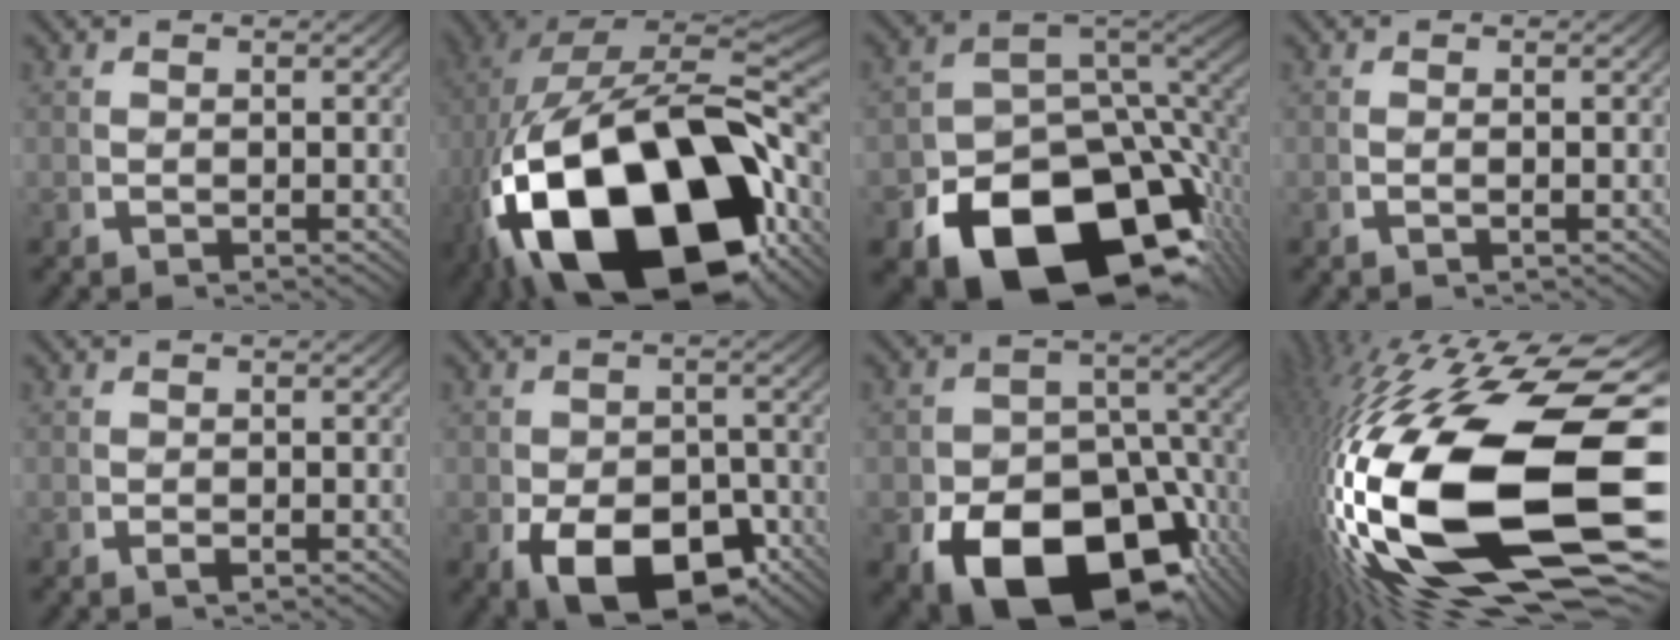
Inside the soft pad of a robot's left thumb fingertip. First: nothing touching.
{"total": 28.0, "force": [-6.0, 16.6, 21.8], "torque": [-0.405, -0.093, -0.046]}
{"total": 21.8, "force": [-8.8, 13.4, 14.8], "torque": [-0.240, -0.072, -0.108]}
{"total": 0.6, "force": [-0.2, -0.1, 0.6], "torque": [-0.013, -0.001, -0.003]}
{"total": 0.7, "force": [-0.3, 0.3, 0.5], "torque": [-0.013, -0.003, -0.005]}
{"total": 10.0, "force": [-4.5, 6.0, 6.6], "torque": [-0.118, -0.060, -0.043]}
{"total": 18.4, "force": [-7.8, 11.4, 12.1], "torque": [-0.196, -0.078, -0.084]}
{"total": 24.9, "force": [-2.3, 12.7, 21.3], "torque": [-0.457, -0.077, 0.021]}